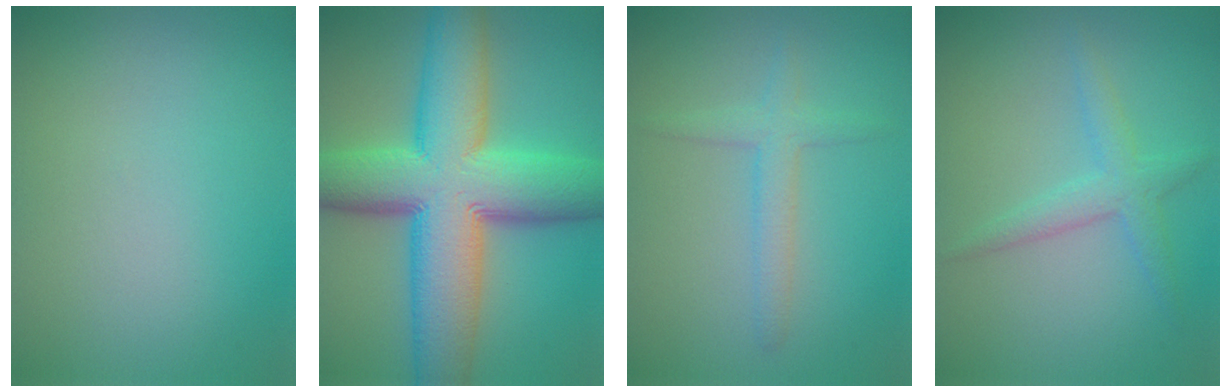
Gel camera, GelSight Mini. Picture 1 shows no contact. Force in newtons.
{"total": 14.1, "press": 14.1, "slide": 0.5}
{"total": 2.3, "press": 2.3, "slide": 0.1}
{"total": 2.4, "press": 2.4, "slide": 0.1}